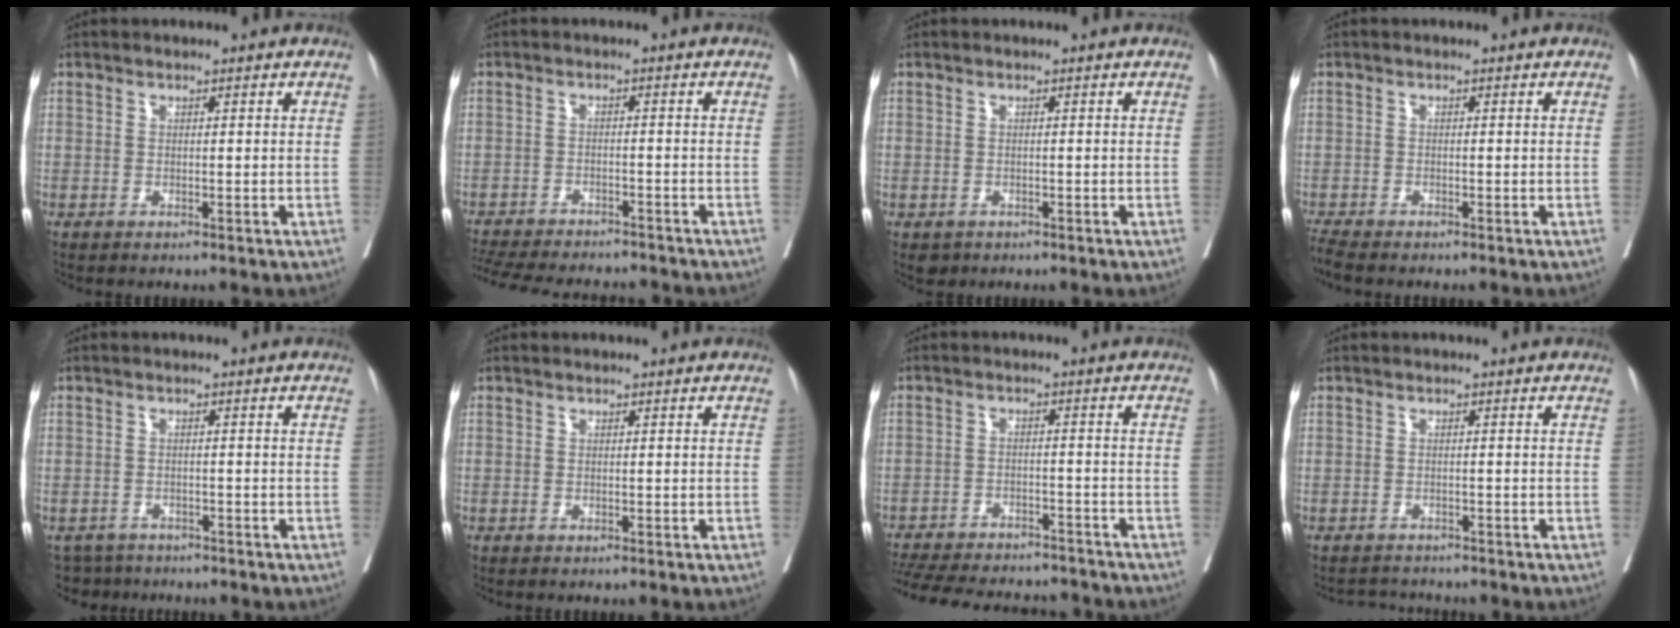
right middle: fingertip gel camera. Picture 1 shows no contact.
{"total": 16.5, "force": [-15.0, 3.5, 6.1], "torque": [-0.150, -0.020, -0.208]}
{"total": 1.4, "force": [-0.8, 1.1, 0.4], "torque": [-0.007, 0.000, -0.006]}
{"total": 2.4, "force": [-2.3, 0.0, 0.8], "torque": [-0.018, -0.010, -0.043]}
{"total": 4.3, "force": [-3.9, 1.9, -0.5], "torque": [0.014, -0.002, -0.060]}
{"total": 0.0}
{"total": 19.9, "force": [-17.9, 5.1, 6.9], "torque": [-0.178, -0.018, -0.248]}
{"total": 2.5, "force": [-2.3, 0.6, -0.7], "torque": [0.013, -0.009, -0.038]}